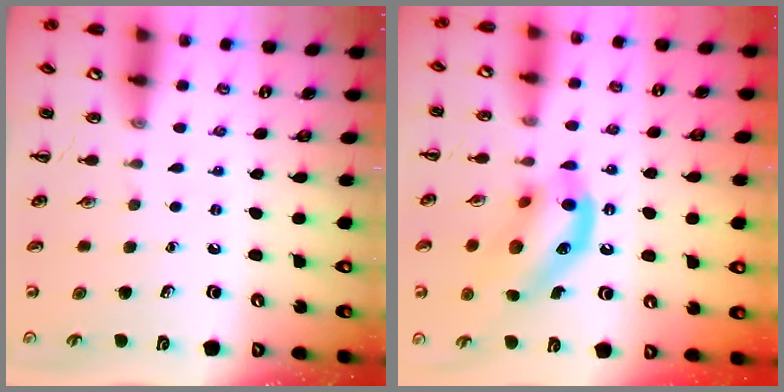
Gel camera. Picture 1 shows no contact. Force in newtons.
{"total": 13.9, "press": 13.7, "slide": 2.5}